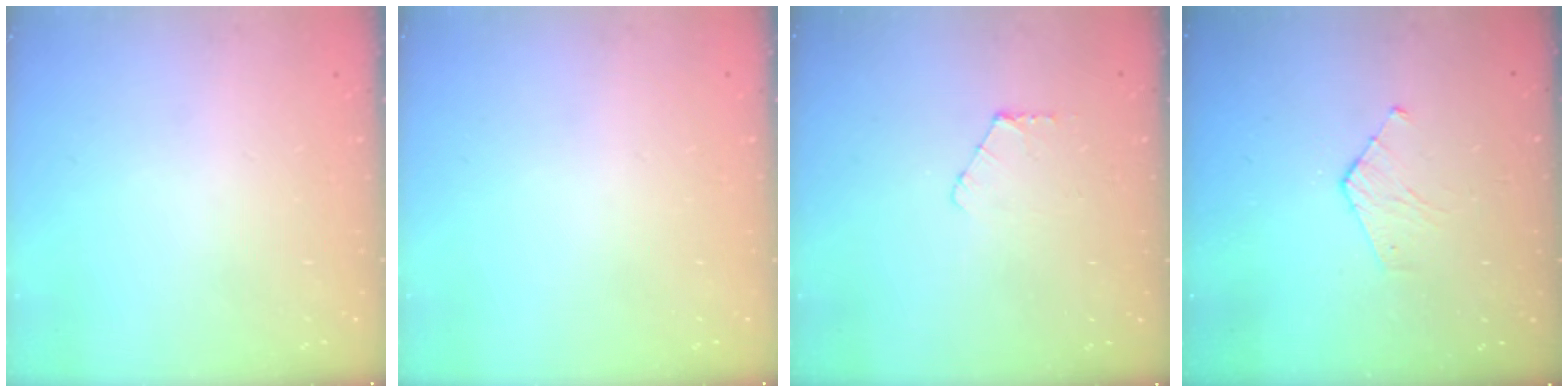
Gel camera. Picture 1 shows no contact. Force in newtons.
{"total": 0.0}
{"total": 4.2, "press": 4.2, "slide": 0.4}
{"total": 2.8, "press": 2.8, "slide": 0.3}